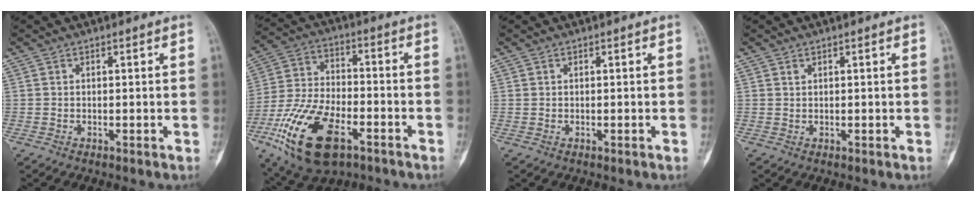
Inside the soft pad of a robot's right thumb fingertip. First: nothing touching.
{"total": 19.4, "force": [-9.1, 9.4, 14.3], "torque": [-0.274, 0.029, -0.157]}
{"total": 0.0}
{"total": 0.6, "force": [0.5, 0.3, 0.2], "torque": [0.006, 0.001, 0.009]}